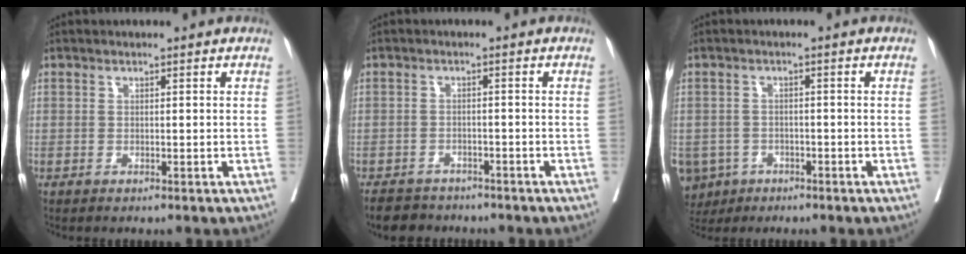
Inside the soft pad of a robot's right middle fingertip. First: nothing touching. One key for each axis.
{"total": 6.7, "fx": -6.0, "fy": 2.6, "fz": 1.3, "tx": -0.018, "ty": -0.007, "tz": -0.091}
{"total": 8.5, "fx": -4.7, "fy": 6.8, "fz": 1.9, "tx": -0.064, "ty": 0.000, "tz": -0.072}